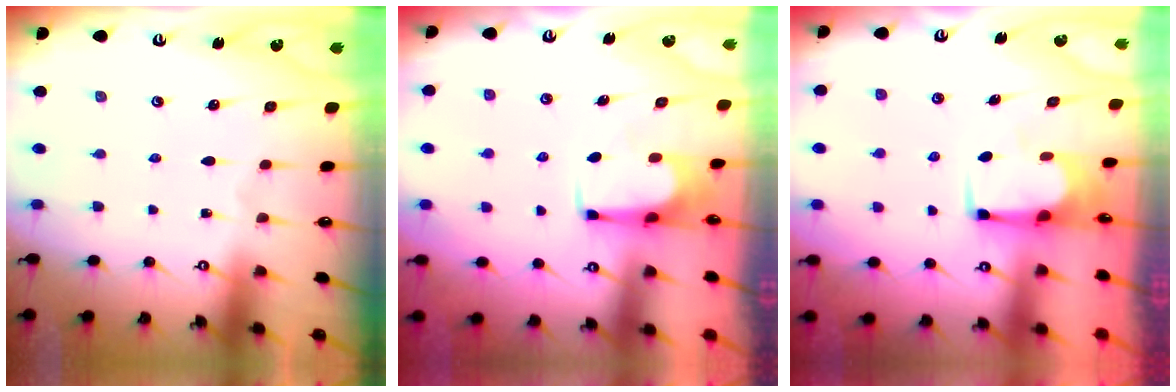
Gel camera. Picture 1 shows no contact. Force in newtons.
{"total": 1.5, "press": 1.4, "slide": 0.2}
{"total": 2.4, "press": 2.4, "slide": 0.2}